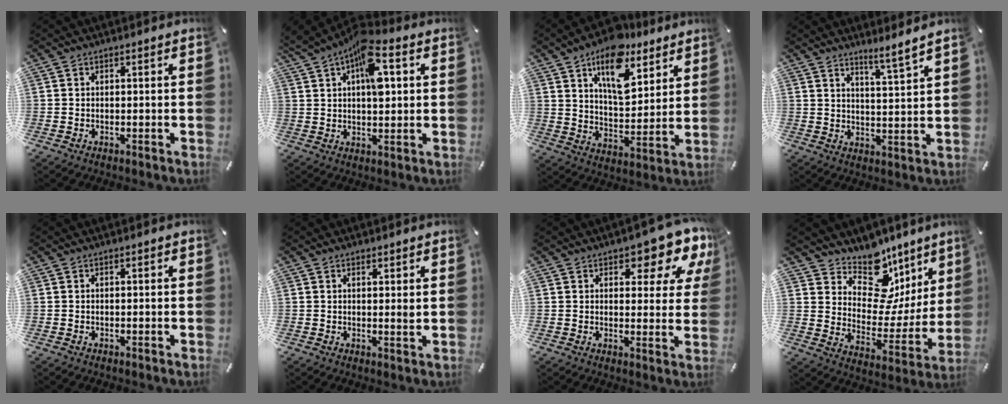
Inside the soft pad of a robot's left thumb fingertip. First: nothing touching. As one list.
[{"total": 10.9, "force": [4.2, 5.4, 8.5], "torque": [-0.127, -0.009, 0.071]}, {"total": 16.4, "force": [10.3, 8.6, 9.5], "torque": [-0.151, -0.052, 0.180]}, {"total": 5.5, "force": [5.0, -0.4, 2.0], "torque": [-0.038, -0.040, 0.086]}, {"total": 0.0}, {"total": 1.7, "force": [1.2, 0.6, 1.1], "torque": [-0.014, -0.005, 0.020]}, {"total": 8.3, "force": [5.5, 3.9, 4.9], "torque": [-0.047, -0.045, 0.087]}, {"total": 14.1, "force": [10.2, 8.3, 5.1], "torque": [-0.067, -0.111, 0.177]}]